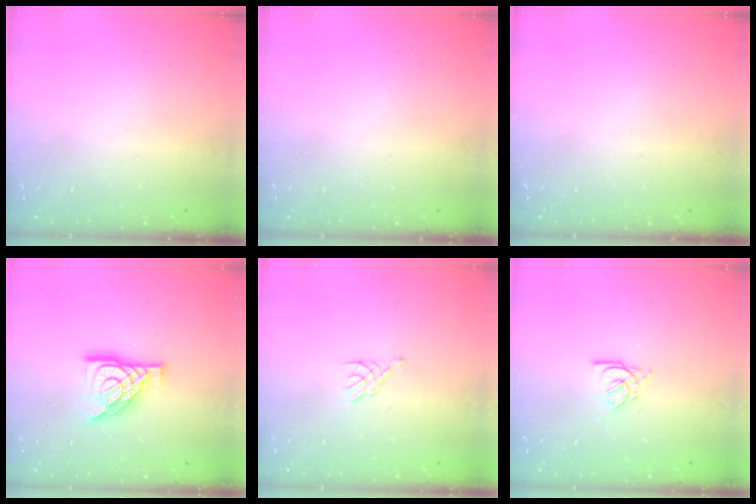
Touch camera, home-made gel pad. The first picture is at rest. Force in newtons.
{"total": 0.0}
{"total": 0.0}
{"total": 13.2, "press": 13.2, "slide": 1.1}
{"total": 0.8, "press": 0.7, "slide": 0.3}
{"total": 5.0, "press": 5.0, "slide": 0.5}